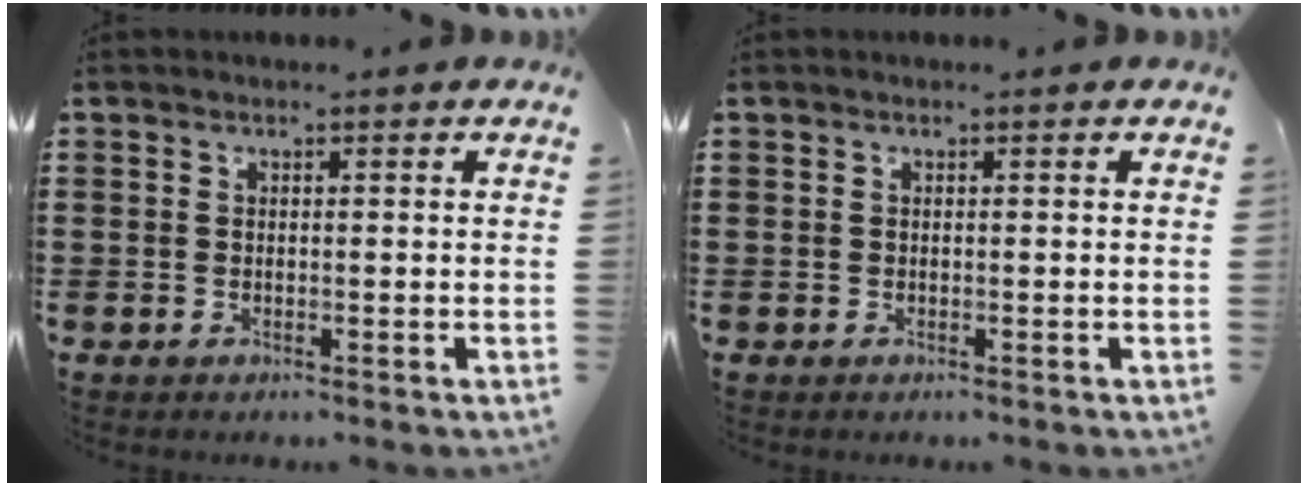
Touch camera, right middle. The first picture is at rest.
{"total": 0.0}